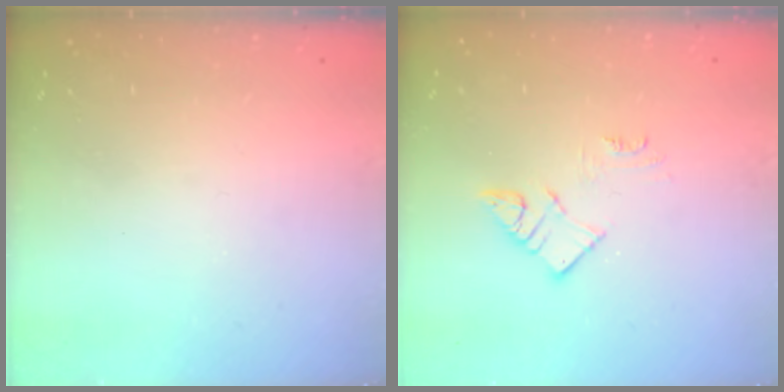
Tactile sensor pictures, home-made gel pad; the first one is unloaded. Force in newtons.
{"total": 6.9, "press": 6.8, "slide": 0.3}